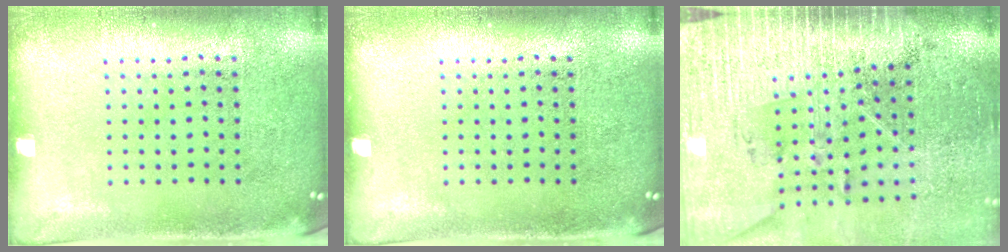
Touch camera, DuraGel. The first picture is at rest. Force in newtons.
{"total": 0.0}
{"total": 3.5, "press": 3.2, "slide": 1.4}